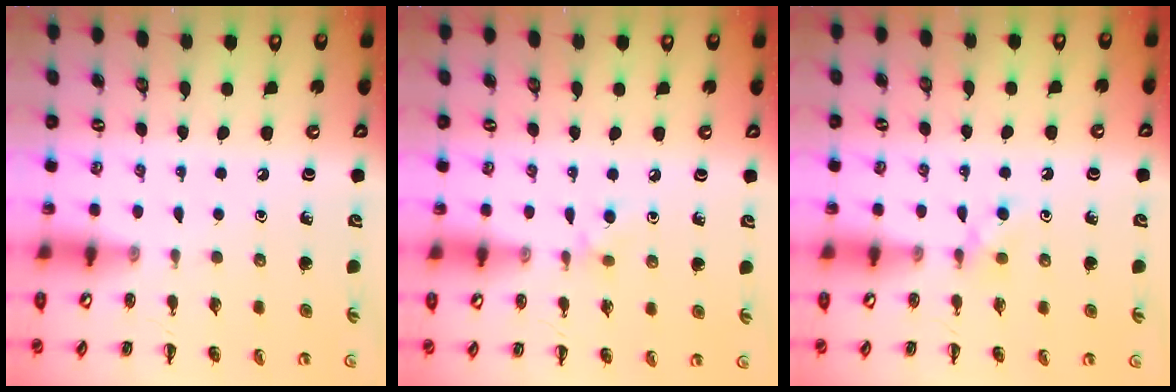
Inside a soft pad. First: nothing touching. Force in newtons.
{"total": 5.0, "press": 4.8, "slide": 1.4}
{"total": 2.9, "press": 2.7, "slide": 1.1}